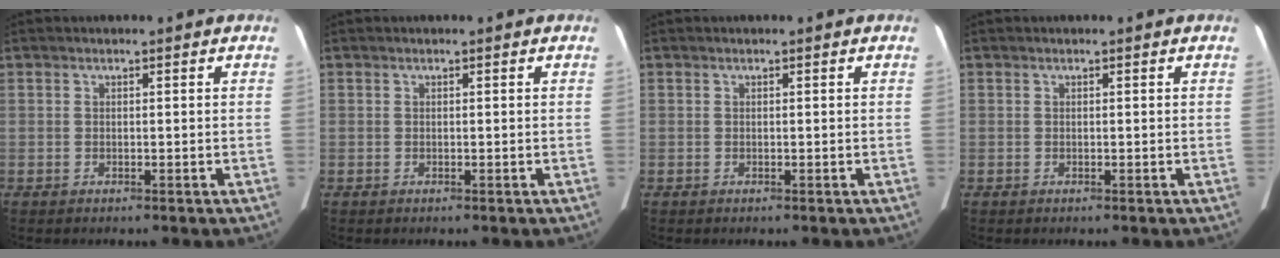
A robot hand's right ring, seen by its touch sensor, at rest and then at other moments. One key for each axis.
{"total": 0.0}
{"total": 0.0}
{"total": 0.0}